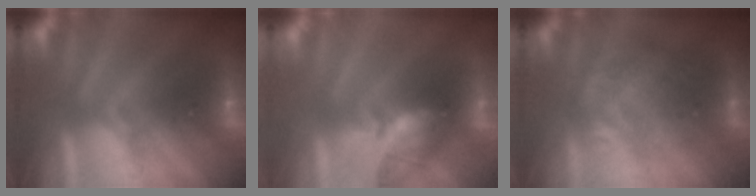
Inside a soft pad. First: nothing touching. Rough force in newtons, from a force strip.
{"total": 2.6}
{"total": 2.2}